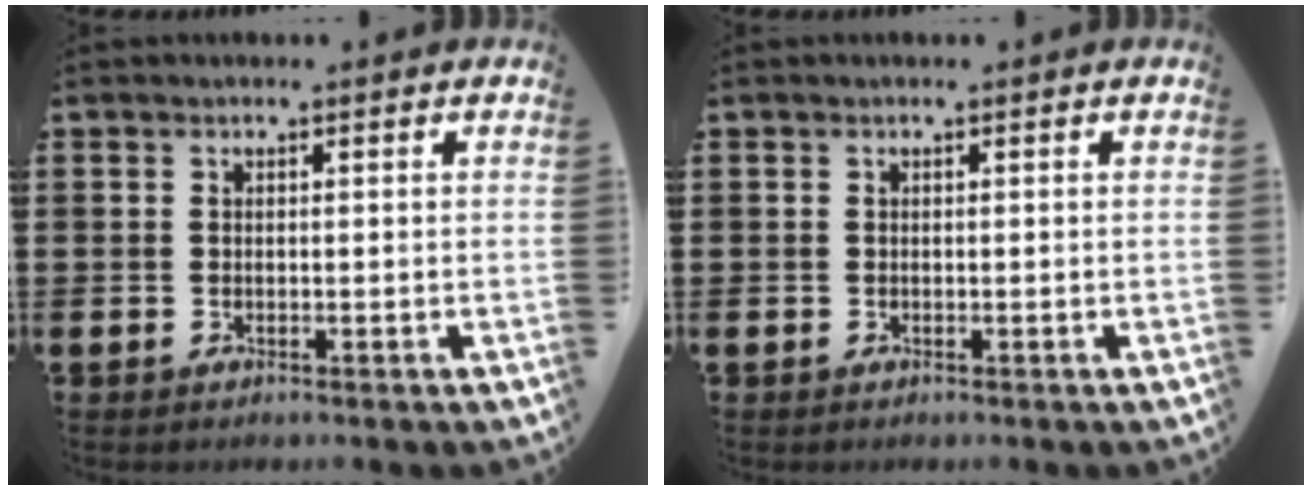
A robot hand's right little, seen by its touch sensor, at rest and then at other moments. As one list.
[{"total": 0.0}]